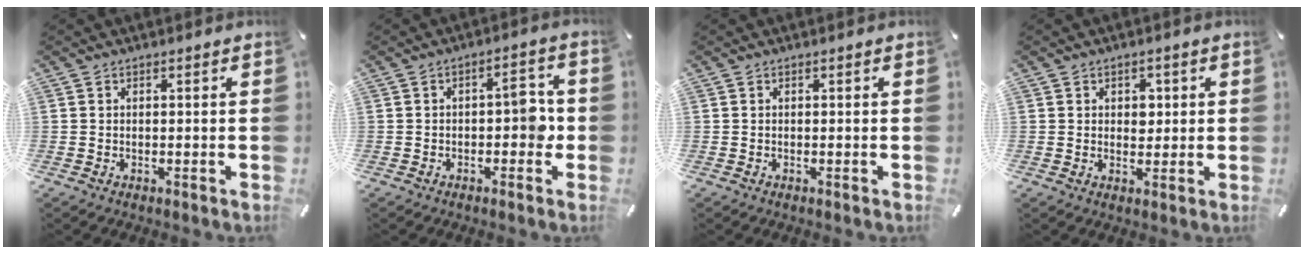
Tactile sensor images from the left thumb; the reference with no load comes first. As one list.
[{"total": 6.3, "force": [-0.7, 3.3, 5.3], "torque": [-0.070, 0.009, -0.017]}, {"total": 0.0}, {"total": 3.4, "force": [0.8, 2.8, 1.8], "torque": [-0.008, -0.006, 0.004]}]